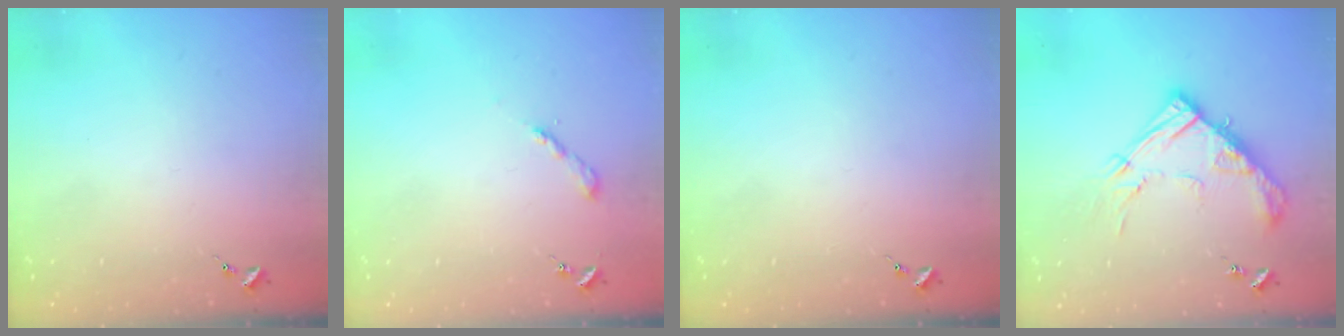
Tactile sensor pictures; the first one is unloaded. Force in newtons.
{"total": 2.0, "press": 2.0, "slide": 0.2}
{"total": 0.0}
{"total": 16.8, "press": 16.7, "slide": 1.7}